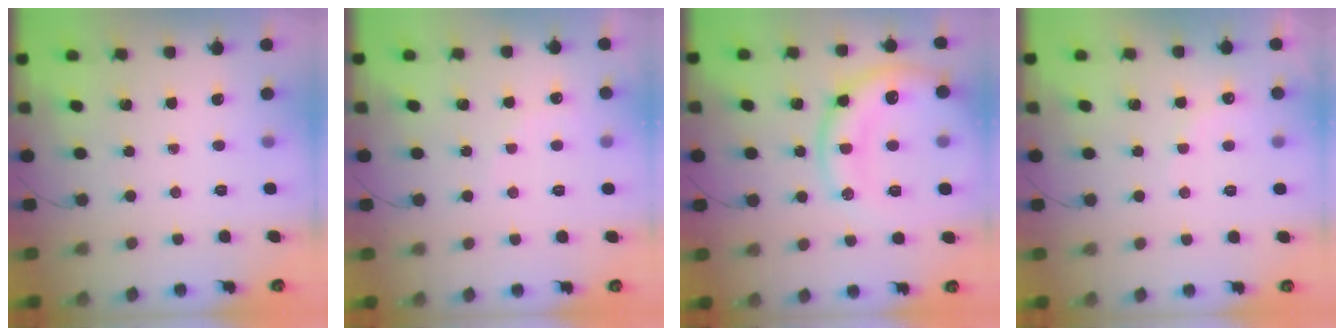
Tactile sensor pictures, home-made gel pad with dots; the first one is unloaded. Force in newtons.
{"total": 6.0, "press": 5.9, "slide": 1.3}
{"total": 17.6, "press": 17.4, "slide": 2.3}
{"total": 7.5, "press": 7.3, "slide": 1.6}